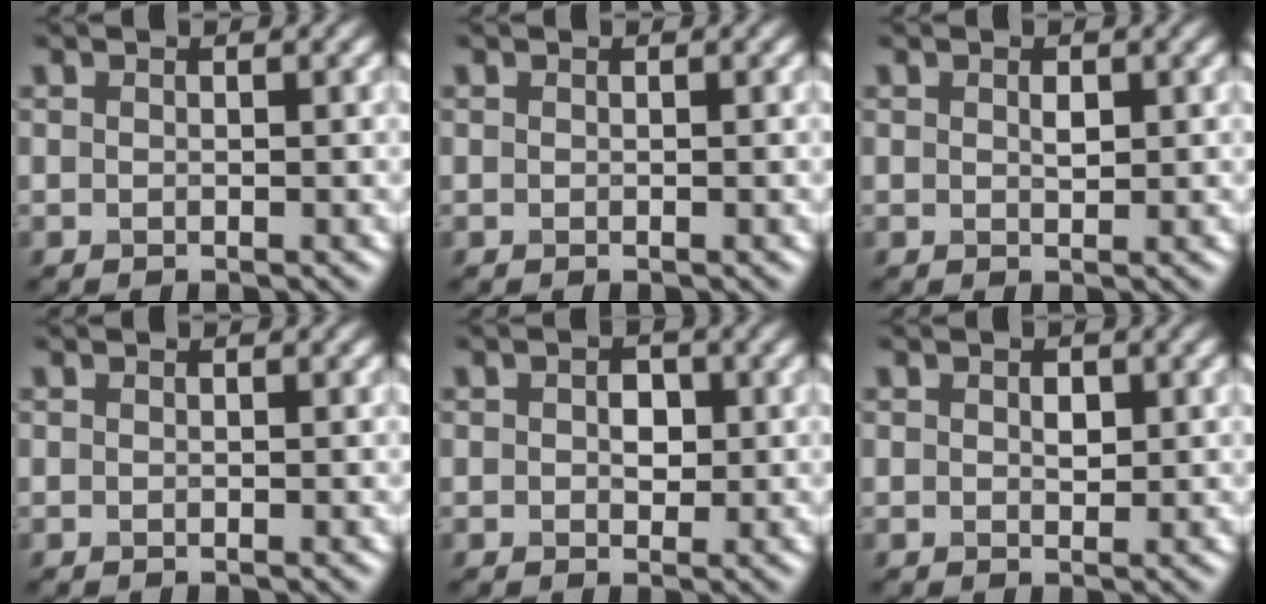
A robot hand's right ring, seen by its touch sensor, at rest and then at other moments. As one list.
[{"total": 0.0}, {"total": 0.9, "force": [0.3, 0.5, 0.7], "torque": [-0.014, 0.000, 0.006]}, {"total": 0.0}, {"total": 2.0, "force": [0.2, 1.4, 1.4], "torque": [-0.021, 0.000, 0.000]}, {"total": 1.2, "force": [0.3, 0.7, 0.9], "torque": [-0.012, 0.000, 0.004]}]